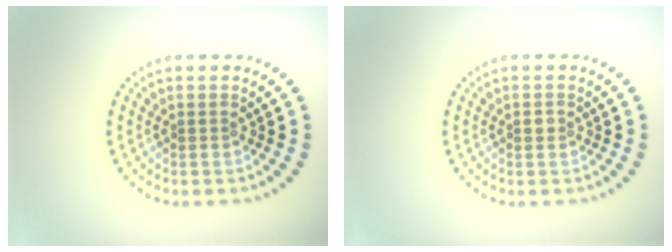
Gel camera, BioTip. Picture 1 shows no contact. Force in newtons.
{"total": 0.6, "press": 0.6, "slide": 0.2}